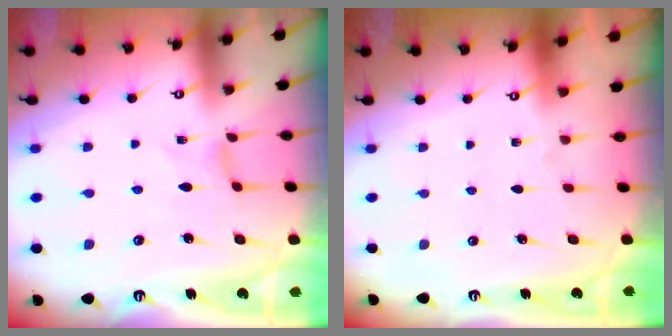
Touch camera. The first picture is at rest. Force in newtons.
{"total": 0.0}